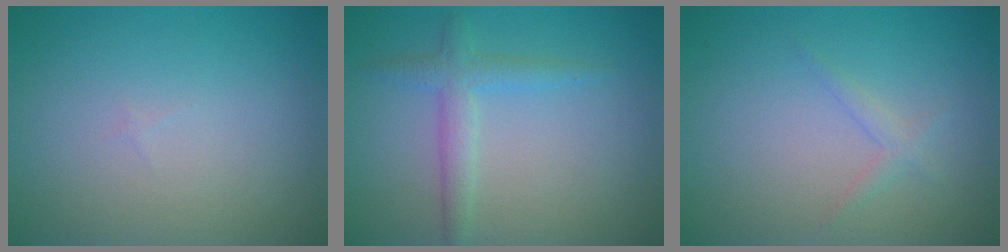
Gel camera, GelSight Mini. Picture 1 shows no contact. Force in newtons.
{"total": 2.5, "press": 2.5, "slide": 0.1}
{"total": 1.1, "press": 1.1, "slide": 0.1}